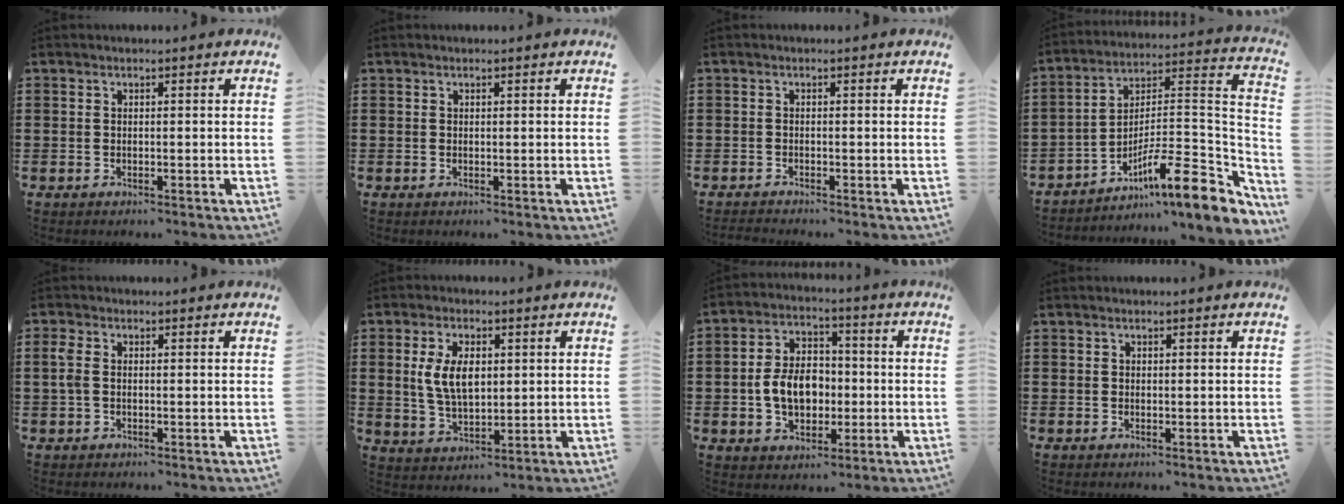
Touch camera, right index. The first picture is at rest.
{"total": 0.0}
{"total": 0.8, "force": [-0.8, 0.0, -0.2], "torque": [0.001, 0.003, -0.018]}
{"total": 11.7, "force": [-7.2, 2.5, 8.9], "torque": [-0.129, -0.005, -0.135]}
{"total": 2.3, "force": [0.0, 1.4, 1.9], "torque": [-0.054, 0.000, -0.007]}
{"total": 6.9, "force": [1.2, 3.8, 5.7], "torque": [-0.117, 0.007, 0.017]}
{"total": 7.7, "force": [-1.1, 5.5, 5.3], "torque": [-0.116, 0.004, -0.027]}
{"total": 0.0}